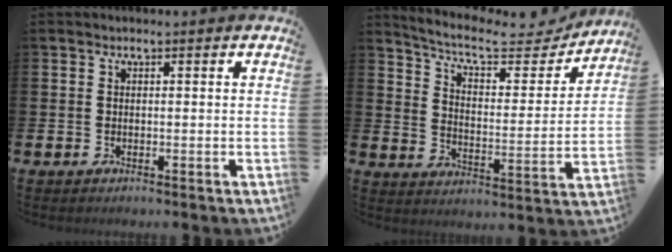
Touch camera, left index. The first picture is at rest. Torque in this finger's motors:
{"motor_torque": [0.82, -1.30, 0.34, 0.06]}